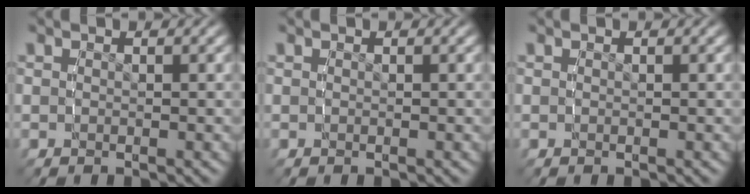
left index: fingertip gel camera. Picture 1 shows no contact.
{"total": 0.0}
{"total": 0.0}